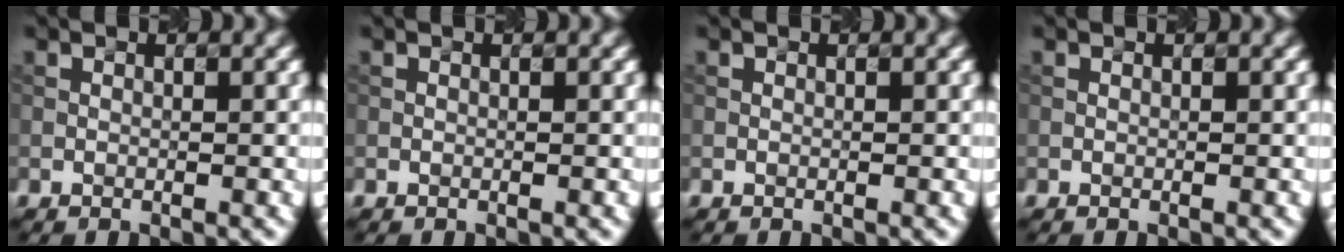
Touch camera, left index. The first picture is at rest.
{"total": 0.0}
{"total": 0.0}
{"total": 0.0}